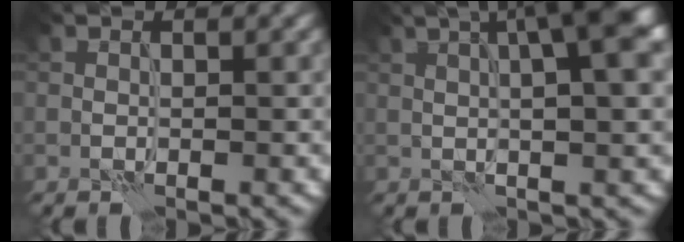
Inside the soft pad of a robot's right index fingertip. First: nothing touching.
{"total": 10.5, "force": [3.4, 2.9, 9.5], "torque": [-0.103, 0.029, 0.035]}